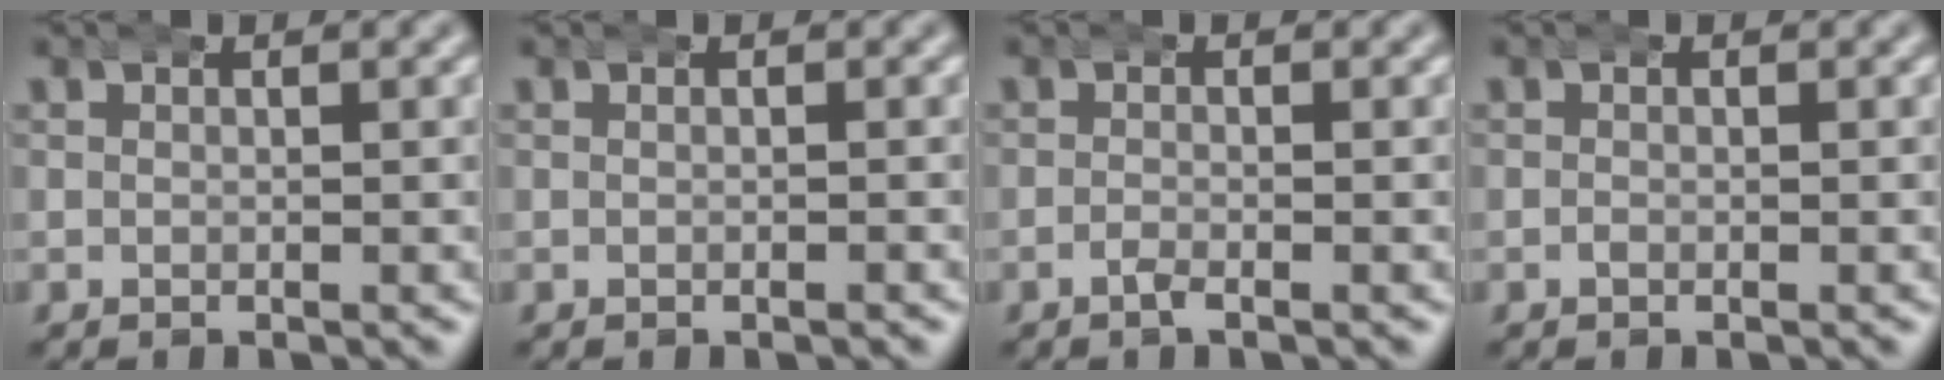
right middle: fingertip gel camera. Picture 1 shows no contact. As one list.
[{"total": 0.0}, {"total": 0.9, "force": [-0.8, 0.0, 0.3], "torque": [-0.003, -0.002, -0.022]}, {"total": 0.0}]